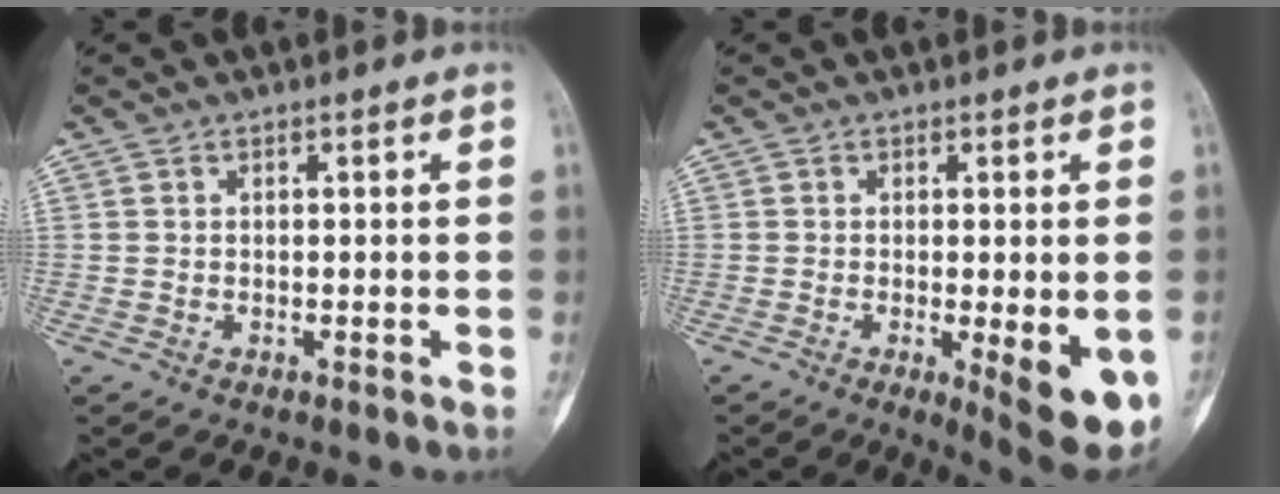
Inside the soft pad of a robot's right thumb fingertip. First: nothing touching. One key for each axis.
{"total": 8.7, "fx": -2.4, "fy": 2.4, "fz": 8.0, "tx": -0.102, "ty": -0.020, "tz": -0.029}